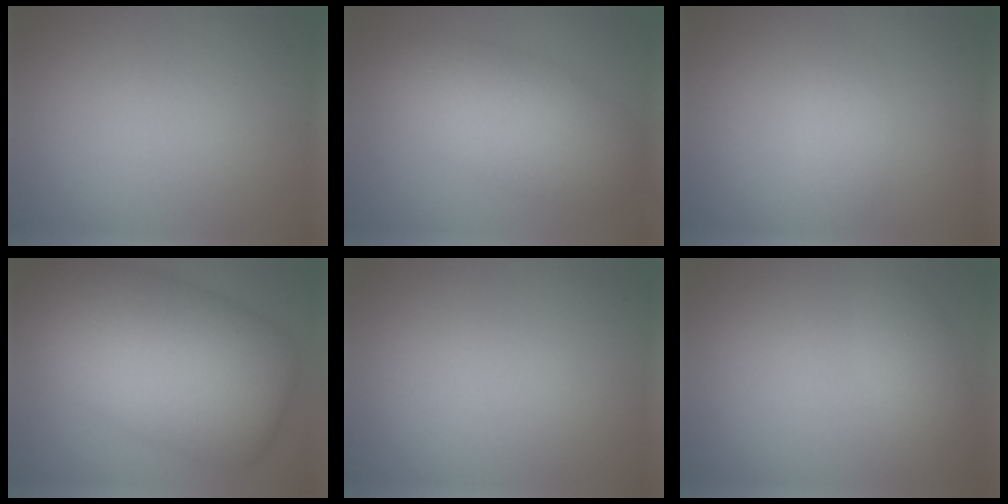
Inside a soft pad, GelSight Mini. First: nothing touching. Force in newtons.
{"total": 6.5, "press": 6.5, "slide": 0.3}
{"total": 1.7, "press": 1.7, "slide": 0.0}
{"total": 13.7, "press": 13.7, "slide": 0.3}
{"total": 0.0}
{"total": 1.9, "press": 1.9, "slide": 0.1}